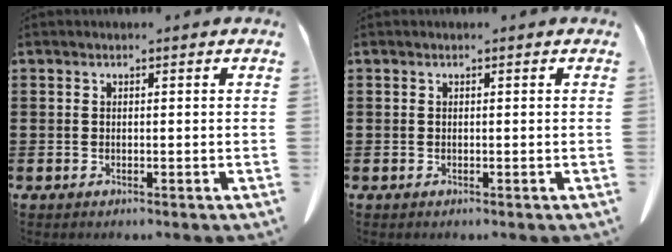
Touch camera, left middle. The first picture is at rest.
{"total": 0.0}